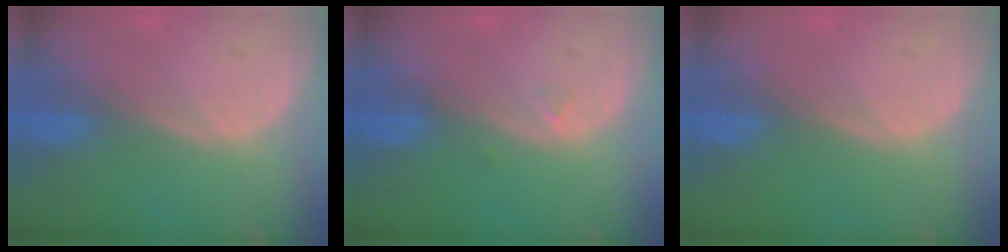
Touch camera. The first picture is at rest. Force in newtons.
{"total": 0.7, "press": 0.7, "slide": 0.2}
{"total": 0.0}